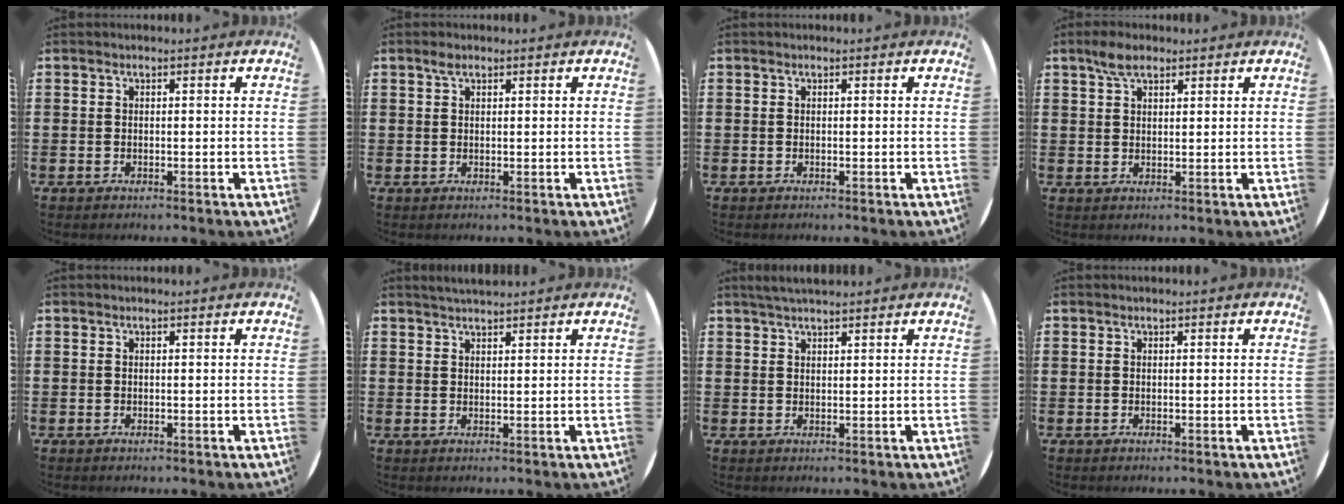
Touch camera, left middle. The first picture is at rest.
{"total": 1.2, "force": [0.8, 0.7, 0.5], "torque": [-0.003, 0.002, 0.012]}
{"total": 0.0}
{"total": 3.6, "force": [2.6, 1.7, 1.8], "torque": [-0.031, 0.005, 0.046]}
{"total": 0.0}
{"total": 2.1, "force": [2.0, 0.2, 0.4], "torque": [-0.009, 0.003, 0.037]}
{"total": 2.1, "force": [2.0, 0.3, 0.7], "torque": [-0.016, 0.005, 0.038]}
{"total": 0.0}